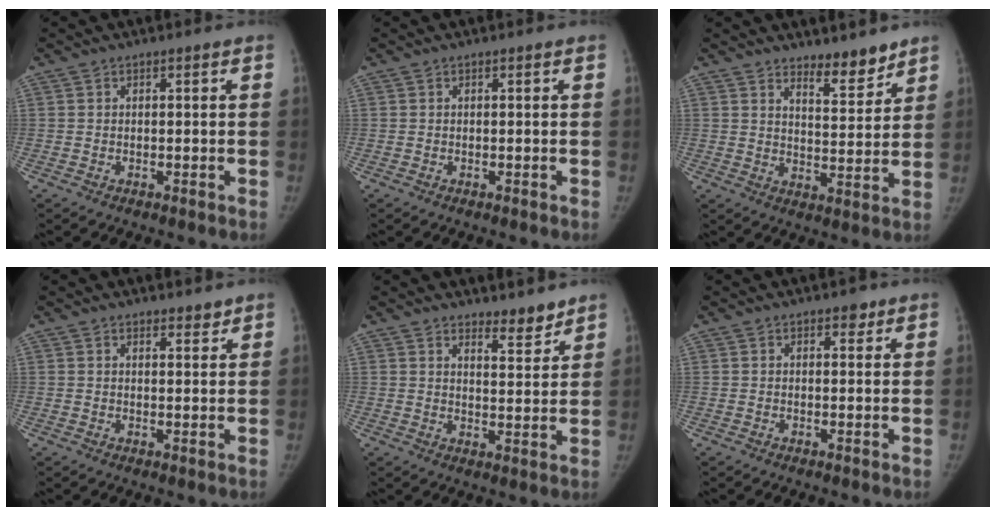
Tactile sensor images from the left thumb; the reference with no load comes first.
{"total": 0.0}
{"total": 6.6, "force": [5.6, 1.9, 3.1], "torque": [-0.027, -0.052, 0.090]}
{"total": 2.0, "force": [1.8, 0.8, 0.5], "torque": [0.006, -0.014, 0.024]}
{"total": 4.7, "force": [4.2, 1.4, 1.7], "torque": [-0.009, -0.038, 0.065]}
{"total": 1.7, "force": [1.1, 1.0, 0.8], "torque": [0.002, -0.005, 0.011]}